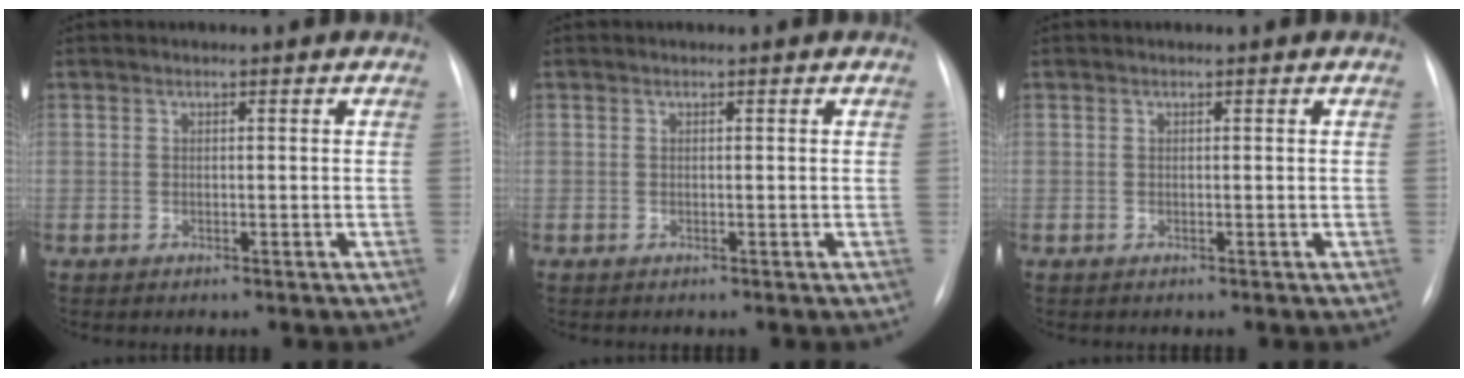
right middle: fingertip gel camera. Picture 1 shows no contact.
{"total": 0.0}
{"total": 0.0}